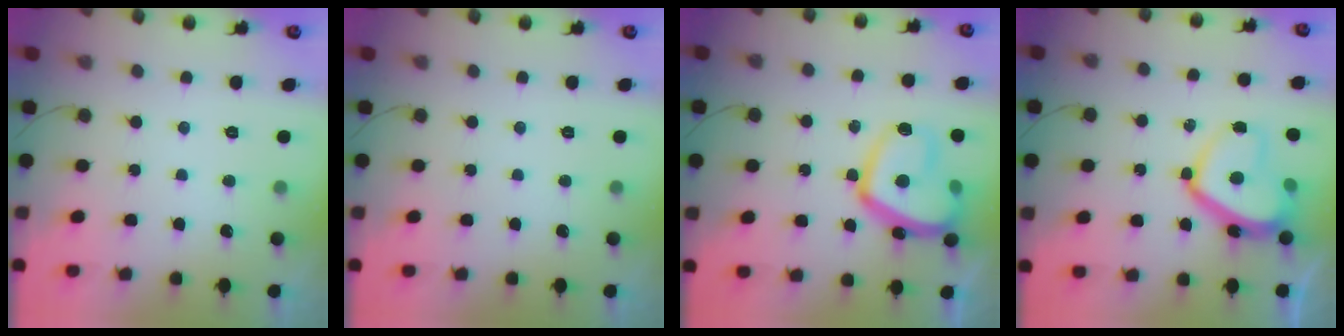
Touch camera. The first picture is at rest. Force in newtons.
{"total": 0.0}
{"total": 18.6, "press": 18.5, "slide": 1.9}
{"total": 14.9, "press": 14.8, "slide": 1.4}